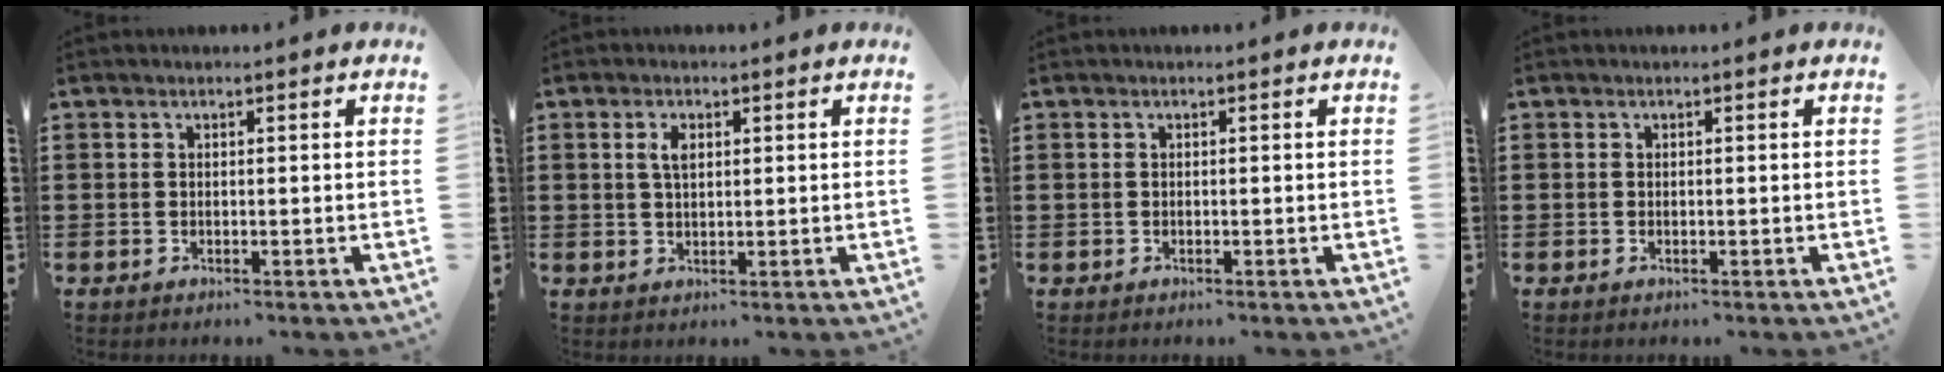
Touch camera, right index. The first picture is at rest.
{"total": 2.6, "force": [0.7, 1.2, 2.2], "torque": [-0.047, 0.007, 0.011]}
{"total": 0.0}
{"total": 0.0}